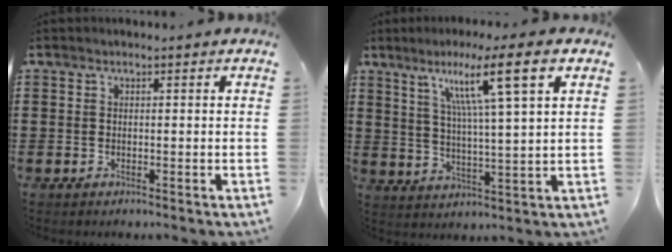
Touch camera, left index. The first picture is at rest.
{"total": 10.8, "force": [6.3, 0.0, 8.8], "torque": [-0.171, -0.008, 0.096]}